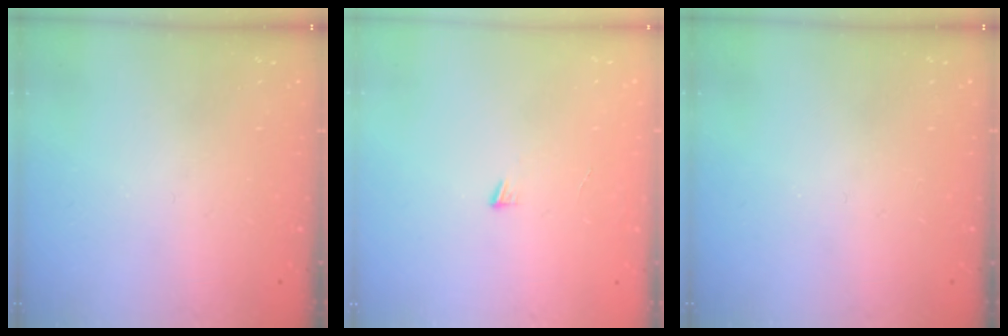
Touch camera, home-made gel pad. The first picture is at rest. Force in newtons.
{"total": 3.0, "press": 3.0, "slide": 0.3}
{"total": 0.0}